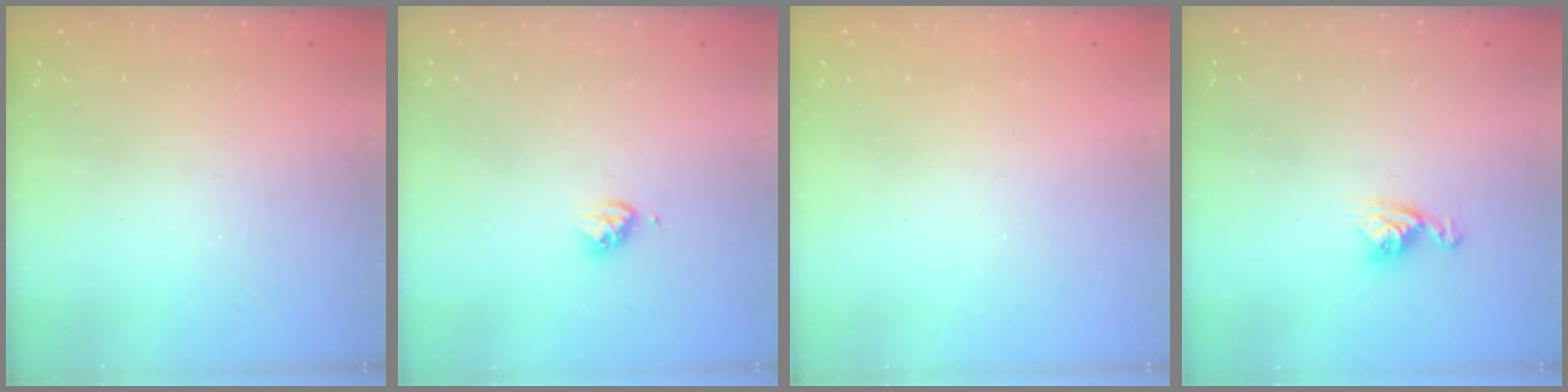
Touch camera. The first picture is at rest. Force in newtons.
{"total": 3.6, "press": 3.5, "slide": 0.7}
{"total": 0.0}
{"total": 6.9, "press": 6.9, "slide": 0.7}